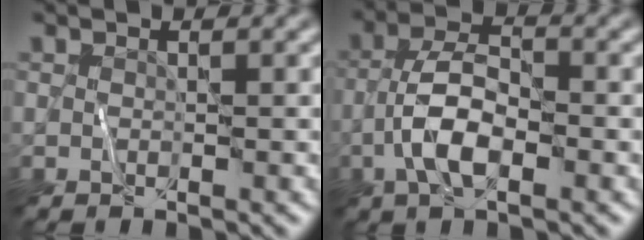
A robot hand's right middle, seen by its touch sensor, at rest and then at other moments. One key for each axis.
{"total": 4.7, "fx": -1.7, "fy": 1.8, "fz": 4.0, "tx": -0.074, "ty": 0.011, "tz": -0.040}